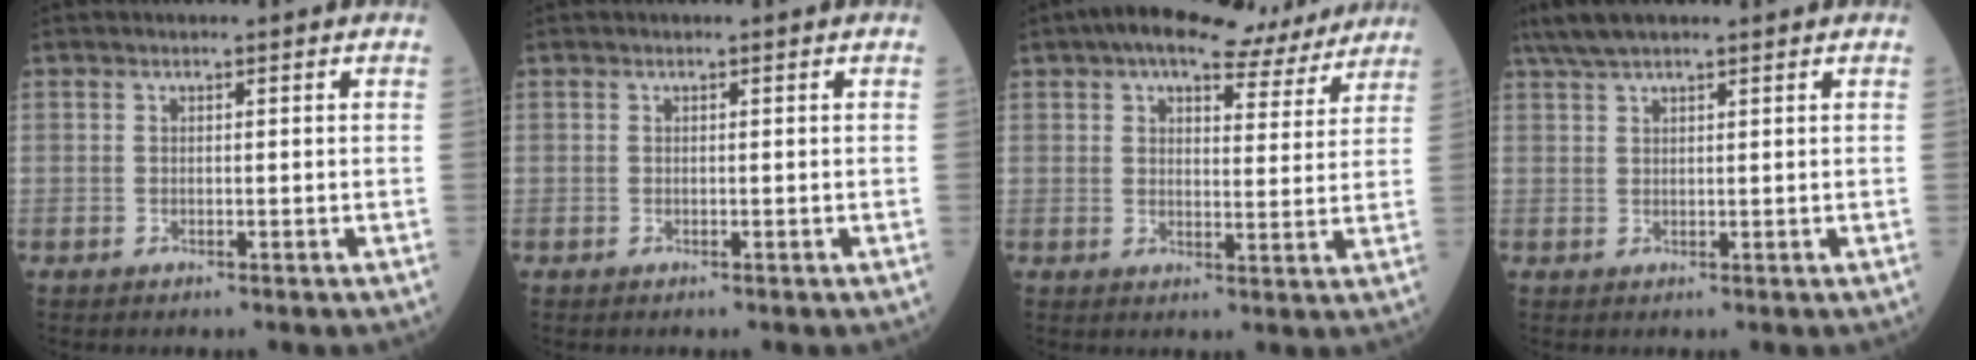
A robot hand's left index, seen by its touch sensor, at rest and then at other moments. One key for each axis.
{"total": 0.0}
{"total": 13.3, "fx": 10.9, "fy": 4.7, "fz": 6.0, "tx": -0.067, "ty": 0.027, "tz": 0.131}
{"total": 4.9, "fx": 3.9, "fy": 0.6, "fz": 2.9, "tx": -0.058, "ty": 0.028, "tz": 0.075}